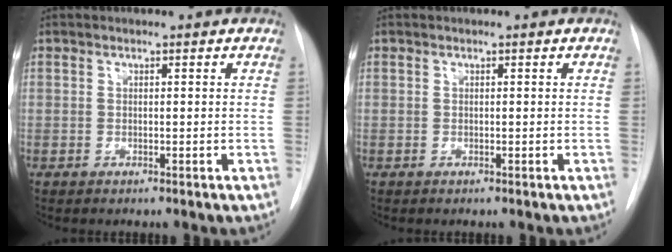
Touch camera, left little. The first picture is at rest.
{"total": 0.0}